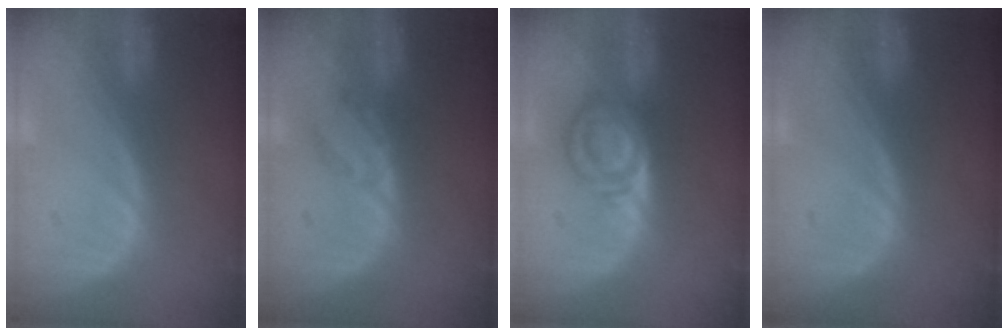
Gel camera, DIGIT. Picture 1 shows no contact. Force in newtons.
{"total": 2.5, "press": 2.5, "slide": 0.3}
{"total": 6.0, "press": 5.8, "slide": 1.2}
{"total": 0.0}